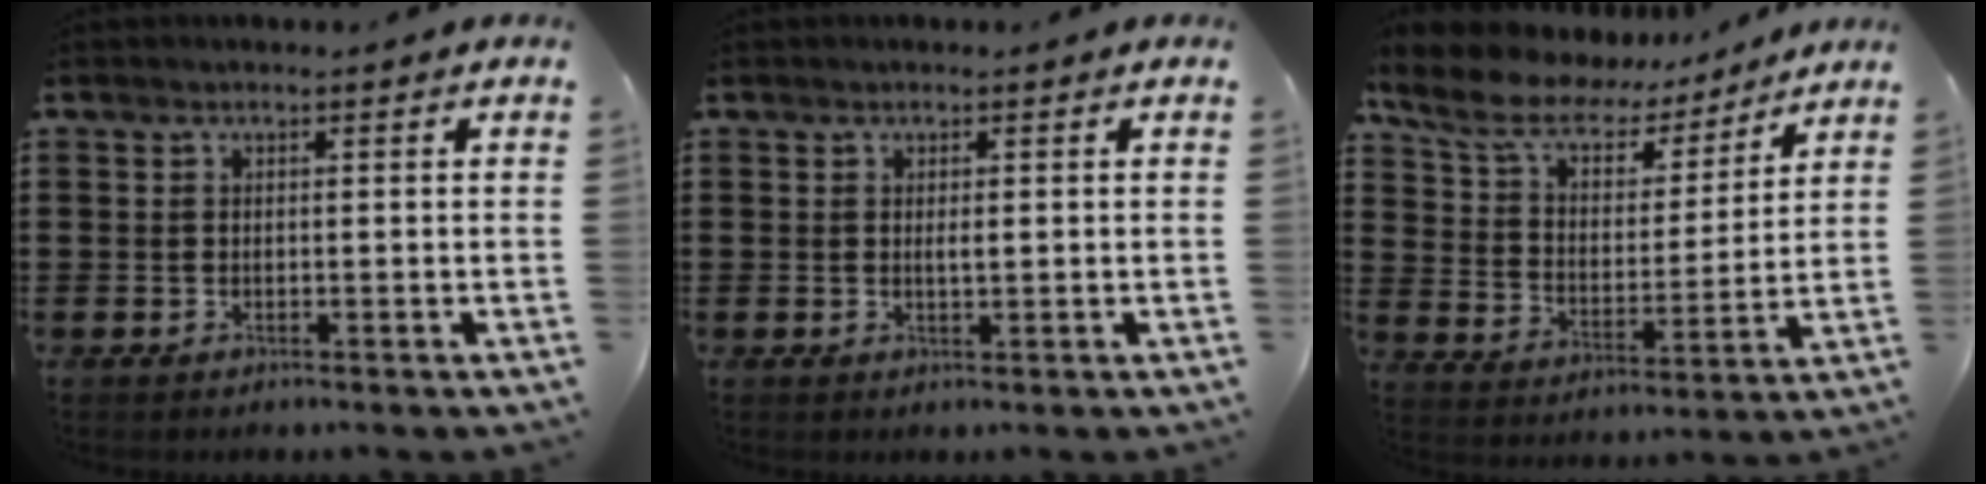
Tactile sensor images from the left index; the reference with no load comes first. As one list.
[{"total": 1.1, "force": [0.2, 0.2, 1.1], "torque": [-0.021, 0.000, 0.004]}, {"total": 8.8, "force": [7.2, 3.4, 3.7], "torque": [-0.106, -0.036, 0.127]}]